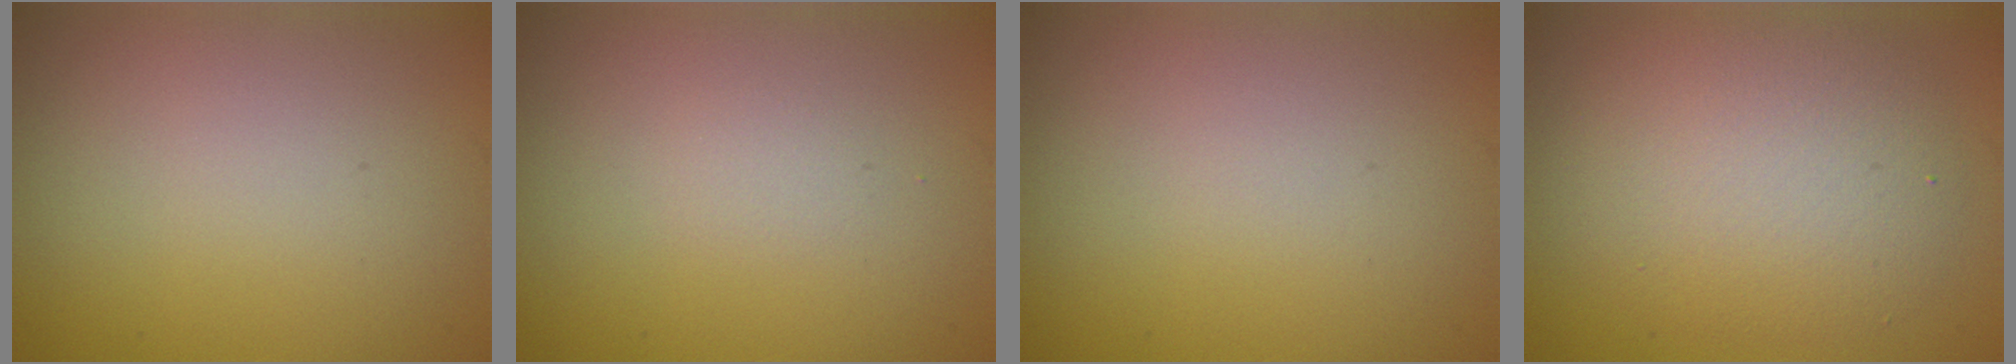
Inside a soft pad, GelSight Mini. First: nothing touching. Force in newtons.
{"total": 0.6, "press": 0.6, "slide": 0.1}
{"total": 0.0}
{"total": 5.6, "press": 5.6, "slide": 0.5}